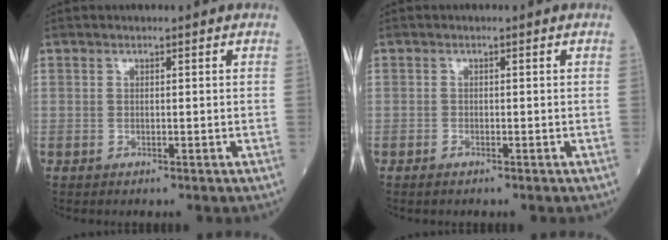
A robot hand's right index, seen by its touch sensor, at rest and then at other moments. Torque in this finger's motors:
{"motor_torque": [0.00, 0.01, -0.03, 0.01]}